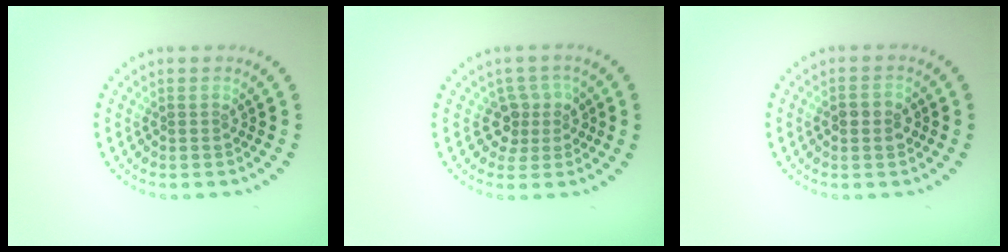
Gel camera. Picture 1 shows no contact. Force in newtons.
{"total": 2.7, "press": 1.9, "slide": 1.8}
{"total": 2.3, "press": 2.3, "slide": 0.2}